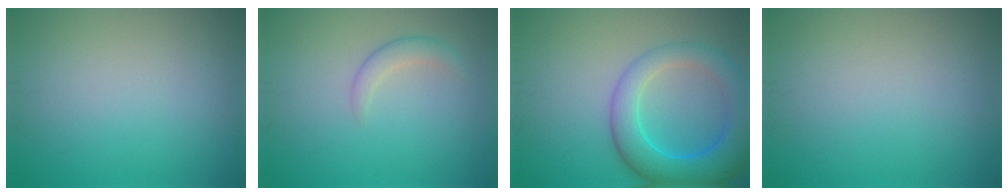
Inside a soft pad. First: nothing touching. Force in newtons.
{"total": 1.7, "press": 1.7, "slide": 0.1}
{"total": 7.0, "press": 7.0, "slide": 0.5}
{"total": 0.0}